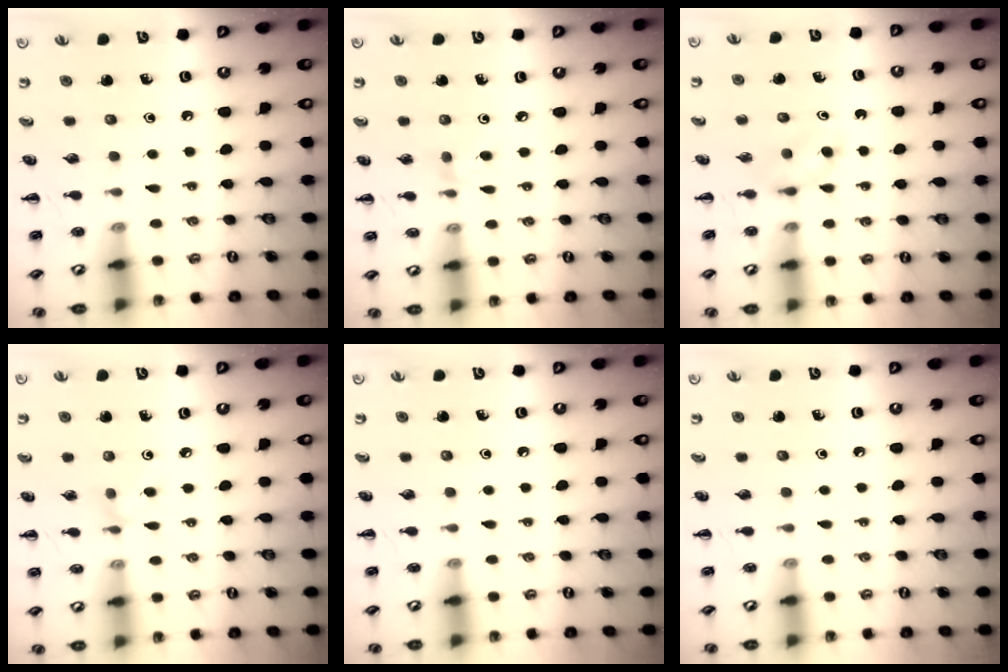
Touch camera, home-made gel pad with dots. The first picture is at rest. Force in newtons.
{"total": 4.8, "press": 4.6, "slide": 1.4}
{"total": 3.0, "press": 2.7, "slide": 1.1}
{"total": 3.0, "press": 2.8, "slide": 0.9}
{"total": 0.0}
{"total": 0.0}